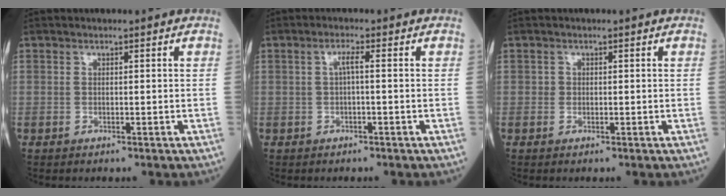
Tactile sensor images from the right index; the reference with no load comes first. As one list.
[{"total": 2.2, "force": [0.2, 0.6, 2.1], "torque": [-0.050, 0.006, 0.006]}, {"total": 1.0, "force": [0.0, 0.9, 0.4], "torque": [-0.017, 0.013, 0.003]}]